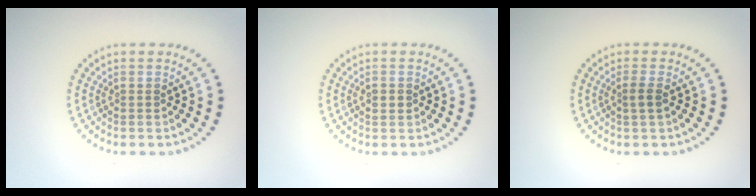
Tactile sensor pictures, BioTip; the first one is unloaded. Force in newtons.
{"total": 0.8, "press": 0.8, "slide": 0.1}
{"total": 1.2, "press": 0.9, "slide": 0.7}